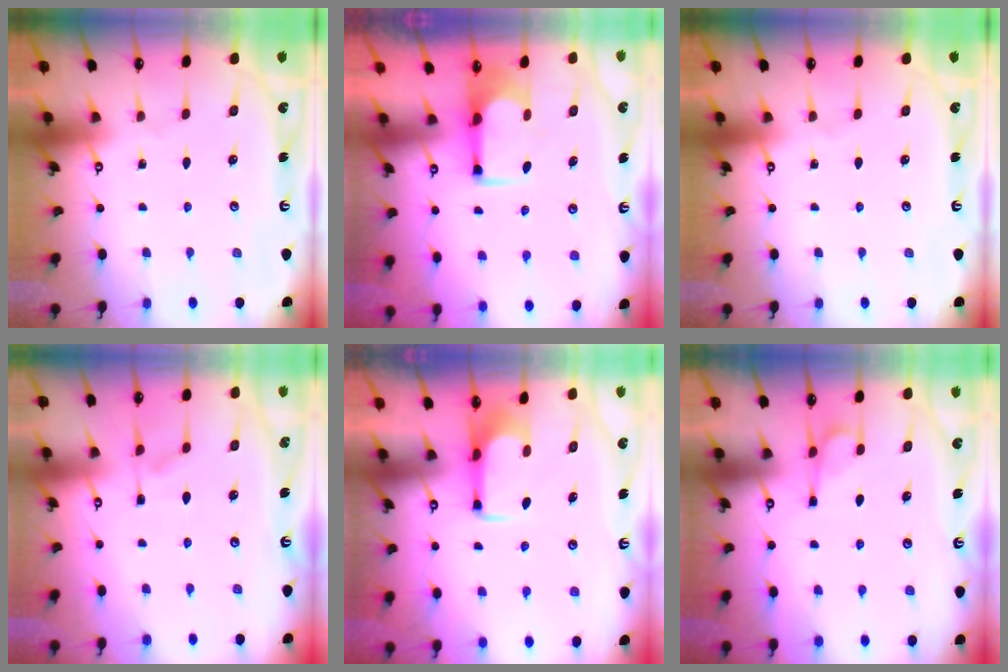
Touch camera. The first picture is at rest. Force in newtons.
{"total": 1.9, "press": 1.6, "slide": 1.0}
{"total": 0.0}
{"total": 1.3, "press": 0.0, "slide": 1.3}
{"total": 2.0, "press": 1.9, "slide": 0.4}
{"total": 2.9, "press": 2.7, "slide": 1.1}